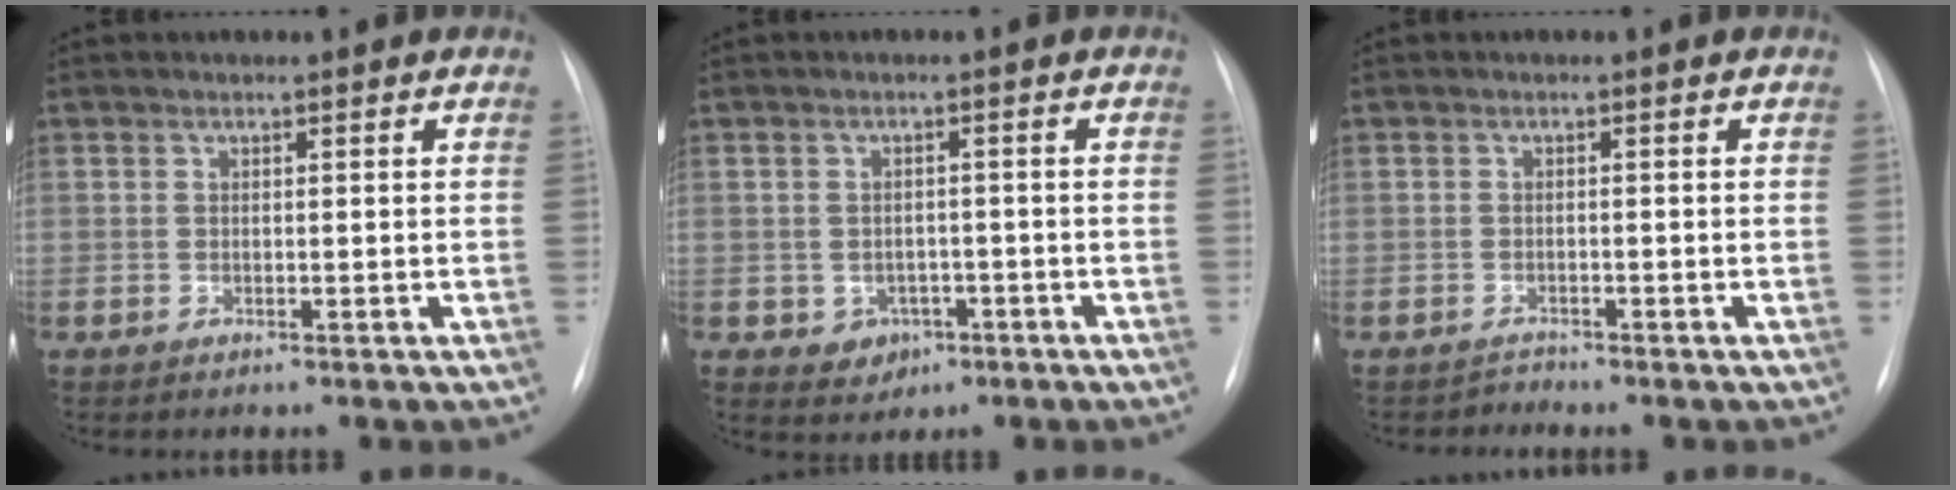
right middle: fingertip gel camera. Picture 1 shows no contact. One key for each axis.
{"total": 3.6, "fx": -1.4, "fy": 3.1, "fz": 1.2, "tx": -0.011, "ty": 0.007, "tz": -0.009}
{"total": 1.0, "fx": -0.9, "fy": 0.0, "fz": -0.6, "tx": 0.014, "ty": -0.007, "tz": -0.013}